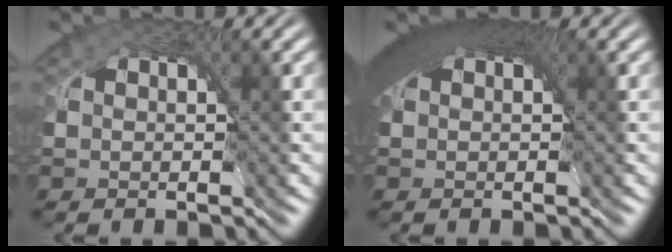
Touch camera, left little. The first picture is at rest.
{"total": 7.1, "force": [3.0, 3.4, 5.4], "torque": [-0.086, 0.018, 0.033]}